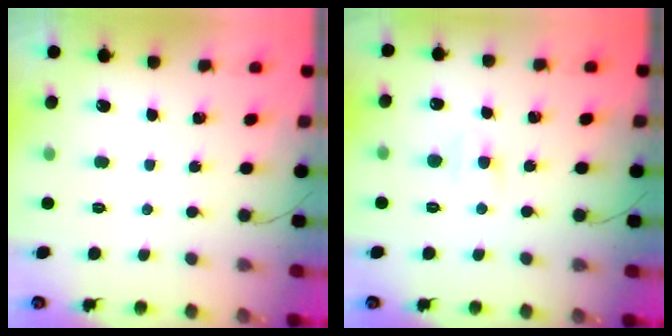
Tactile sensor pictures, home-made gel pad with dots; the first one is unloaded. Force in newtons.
{"total": 3.4, "press": 3.2, "slide": 1.2}